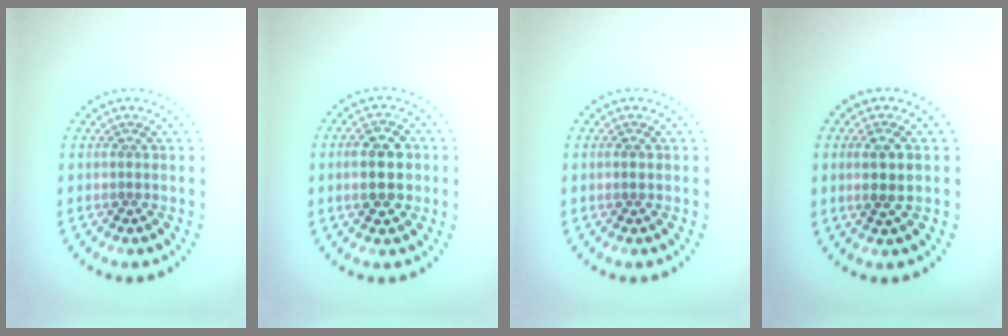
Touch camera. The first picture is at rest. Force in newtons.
{"total": 4.5, "press": 4.5, "slide": 0.1}
{"total": 0.9, "press": 0.9, "slide": 0.1}
{"total": 2.4, "press": 2.3, "slide": 0.7}